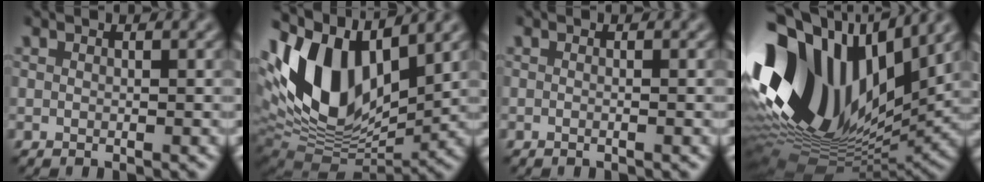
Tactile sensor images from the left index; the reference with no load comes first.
{"total": 12.4, "force": [4.0, 6.8, 9.6], "torque": [-0.181, 0.003, 0.076]}
{"total": 0.7, "force": [-0.4, 0.1, 0.6], "torque": [0.002, -0.005, -0.016]}
{"total": 16.2, "force": [2.6, 10.0, 12.4], "torque": [-0.270, 0.024, 0.042]}